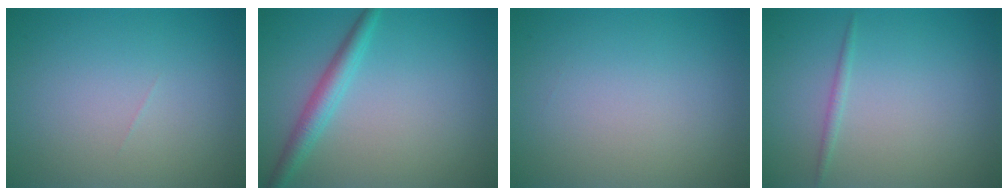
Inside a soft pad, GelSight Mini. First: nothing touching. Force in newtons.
{"total": 2.7, "press": 2.7, "slide": 0.1}
{"total": 0.0}
{"total": 0.8, "press": 0.8, "slide": 0.0}